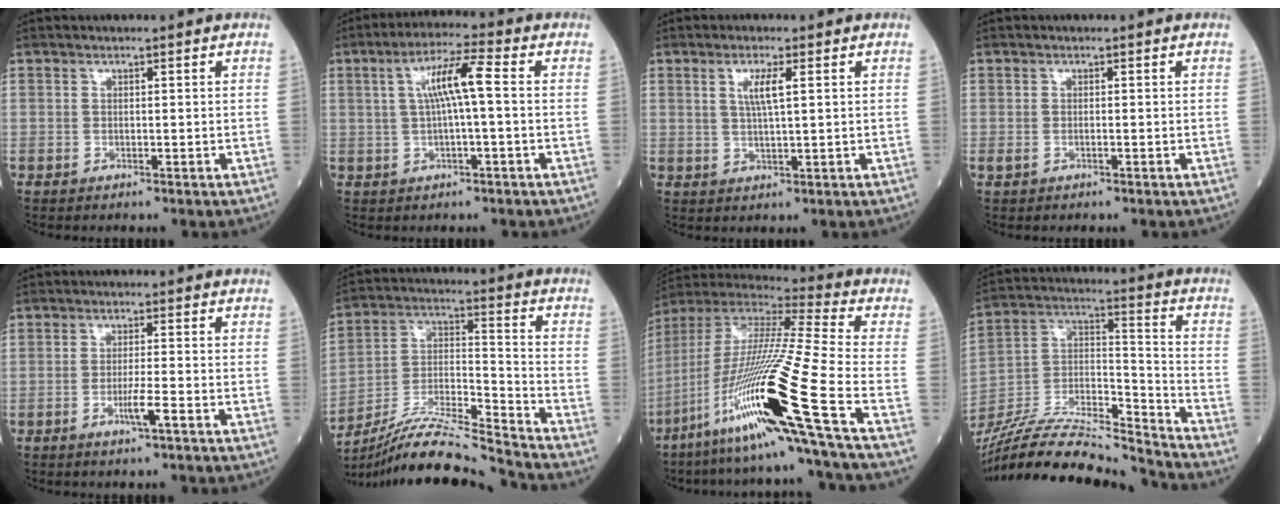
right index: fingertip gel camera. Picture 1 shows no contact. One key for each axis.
{"total": 7.2, "fx": 1.0, "fy": 0.4, "fz": 7.1, "tx": -0.134, "ty": 0.017, "tz": 0.016}
{"total": 3.7, "fx": 1.2, "fy": 0.2, "fz": 3.5, "tx": -0.068, "ty": 0.001, "tz": 0.022}
{"total": 0.9, "fx": -0.1, "fy": 0.4, "fz": 0.8, "tx": -0.023, "ty": 0.000, "tz": 0.000}
{"total": 3.3, "fx": -1.5, "fy": -0.2, "fz": 2.9, "tx": -0.050, "ty": -0.004, "tz": -0.028}
{"total": 15.6, "fx": -14.8, "fy": -1.6, "fz": 4.6, "tx": -0.086, "ty": 0.014, "tz": -0.274}
{"total": 25.0, "fx": -11.4, "fy": -1.6, "fz": 22.1, "tx": -0.439, "ty": -0.046, "tz": -0.217}
{"total": 22.7, "fx": -21.3, "fy": 1.1, "fz": 7.6, "tx": -0.170, "ty": 0.009, "tz": -0.371}